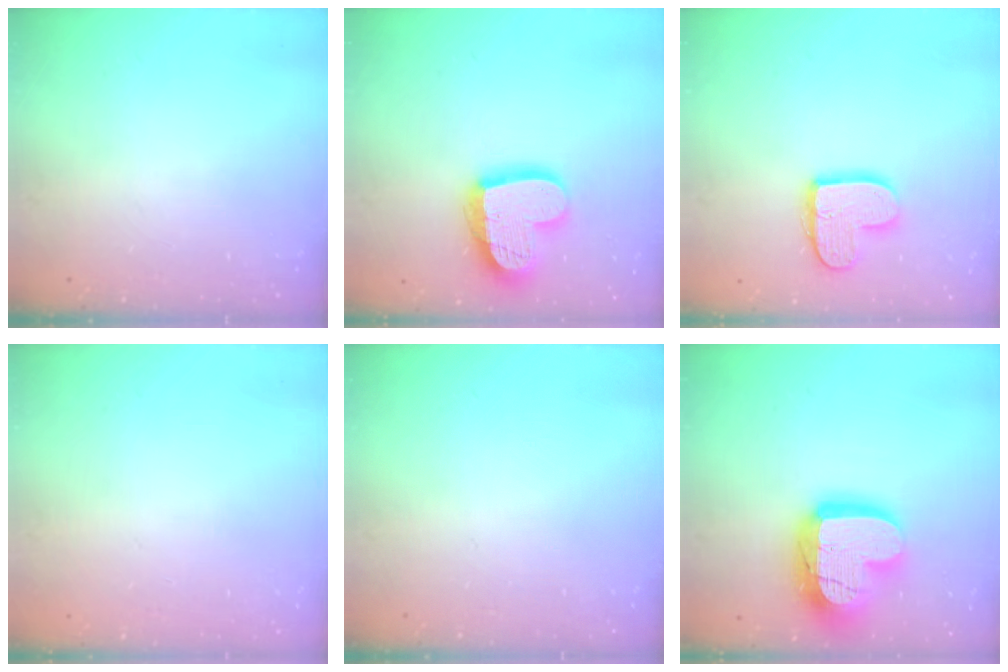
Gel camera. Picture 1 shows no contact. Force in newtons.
{"total": 18.9, "press": 18.8, "slide": 1.7}
{"total": 12.6, "press": 12.6, "slide": 0.9}
{"total": 0.0}
{"total": 0.0}
{"total": 21.4, "press": 21.3, "slide": 1.7}